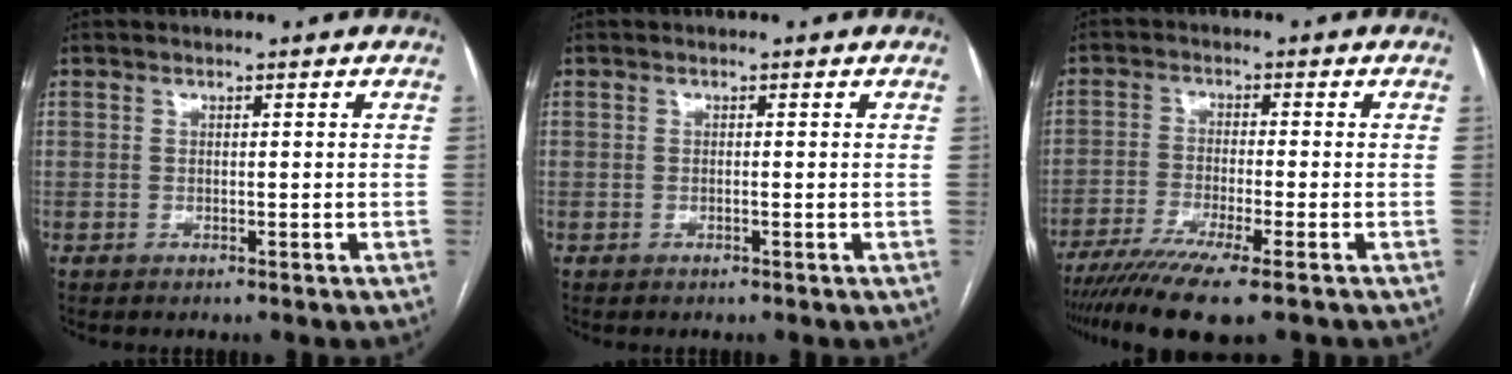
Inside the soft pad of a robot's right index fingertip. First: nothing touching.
{"total": 0.0}
{"total": 11.3, "force": [-8.2, 0.5, 7.7], "torque": [-0.127, -0.022, -0.133]}